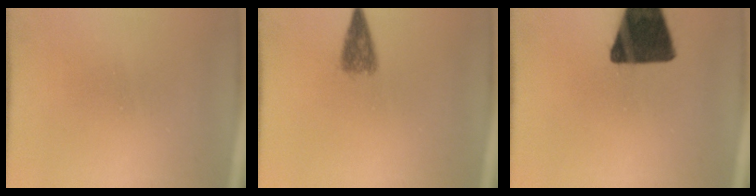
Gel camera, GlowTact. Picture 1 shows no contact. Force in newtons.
{"total": 4.0}
{"total": 16.1}